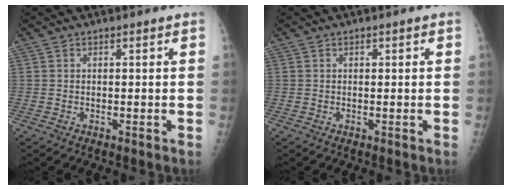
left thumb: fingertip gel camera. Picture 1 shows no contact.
{"total": 0.6, "force": [0.1, 0.5, 0.4], "torque": [0.004, 0.003, -0.001]}